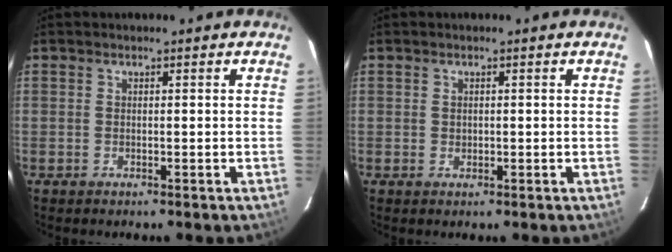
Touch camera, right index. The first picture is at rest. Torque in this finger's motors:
{"motor_torque": [-0.14, -0.02, -0.03, -0.01]}